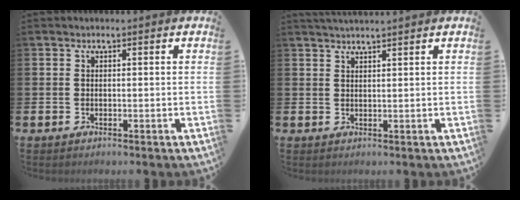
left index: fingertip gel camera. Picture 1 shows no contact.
{"total": 1.8, "force": [1.8, -0.2, 0.1], "torque": [-0.012, -0.003, 0.034]}